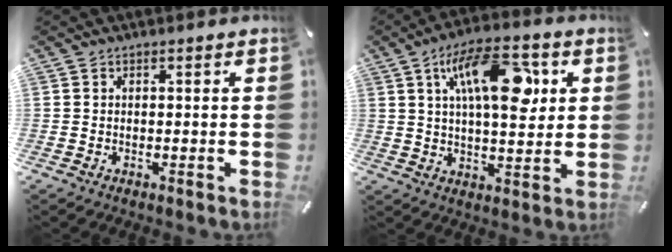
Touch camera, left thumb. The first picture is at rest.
{"total": 17.4, "force": [6.1, 8.3, 14.1], "torque": [-0.223, -0.002, 0.098]}